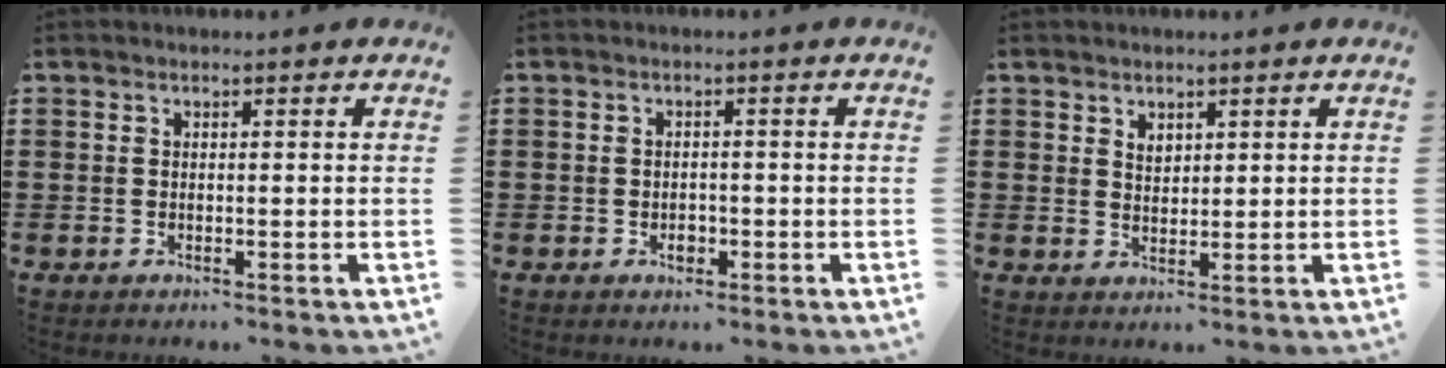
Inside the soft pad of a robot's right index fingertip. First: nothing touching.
{"total": 1.6, "force": [-0.7, 1.1, 0.9], "torque": [-0.018, 0.001, -0.013]}
{"total": 1.7, "force": [1.4, 1.0, 0.5], "torque": [-0.011, 0.003, 0.026]}